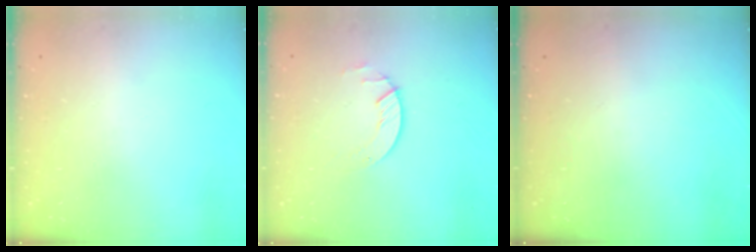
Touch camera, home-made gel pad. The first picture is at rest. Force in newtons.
{"total": 2.6, "press": 2.6, "slide": 0.3}
{"total": 0.0}